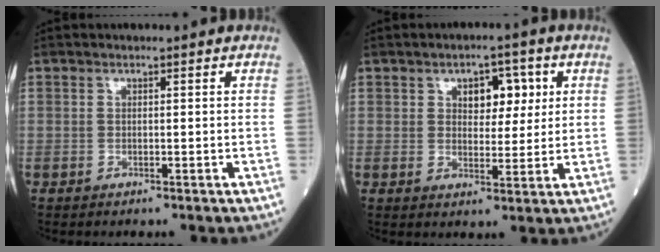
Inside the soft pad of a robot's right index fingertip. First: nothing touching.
{"total": 5.6, "force": [2.1, 3.2, 4.1], "torque": [-0.053, 0.011, 0.033]}